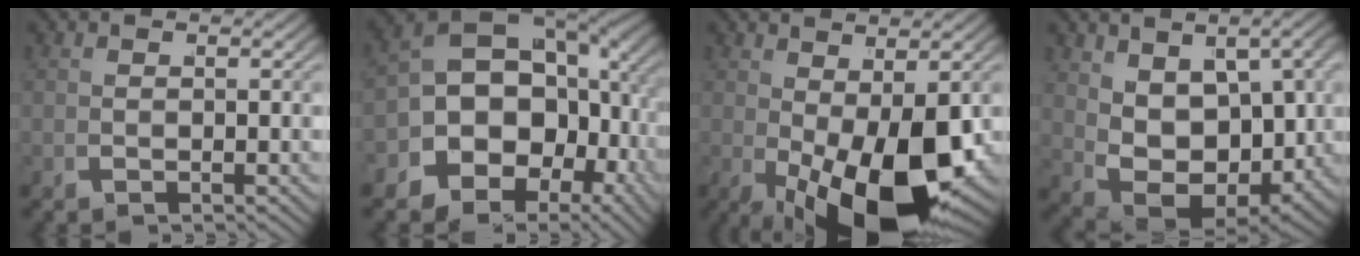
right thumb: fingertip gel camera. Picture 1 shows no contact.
{"total": 14.4, "force": [-0.9, 10.6, 9.8], "torque": [-0.188, -0.045, 0.005]}
{"total": 11.6, "force": [-1.8, 5.4, 10.1], "torque": [-0.174, -0.041, 0.001]}
{"total": 9.8, "force": [0.2, 6.3, 7.5], "torque": [-0.158, -0.039, 0.026]}